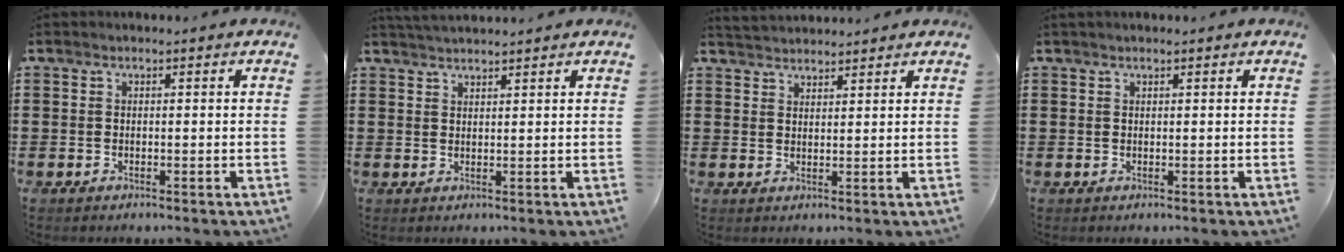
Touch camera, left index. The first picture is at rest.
{"total": 2.3, "force": [2.3, -0.1, 0.3], "torque": [-0.010, -0.002, 0.045]}
{"total": 2.6, "force": [2.5, 0.1, -0.3], "torque": [-0.002, -0.004, 0.050]}
{"total": 0.6, "force": [0.5, 0.1, 0.4], "torque": [-0.008, 0.001, 0.010]}